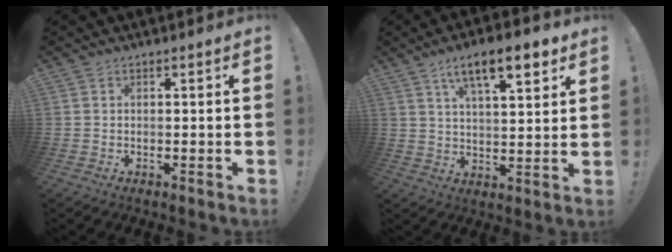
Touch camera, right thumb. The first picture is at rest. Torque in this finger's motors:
{"motor_torque": [-0.19, 1.93, 1.27, 0.62, 0.37]}